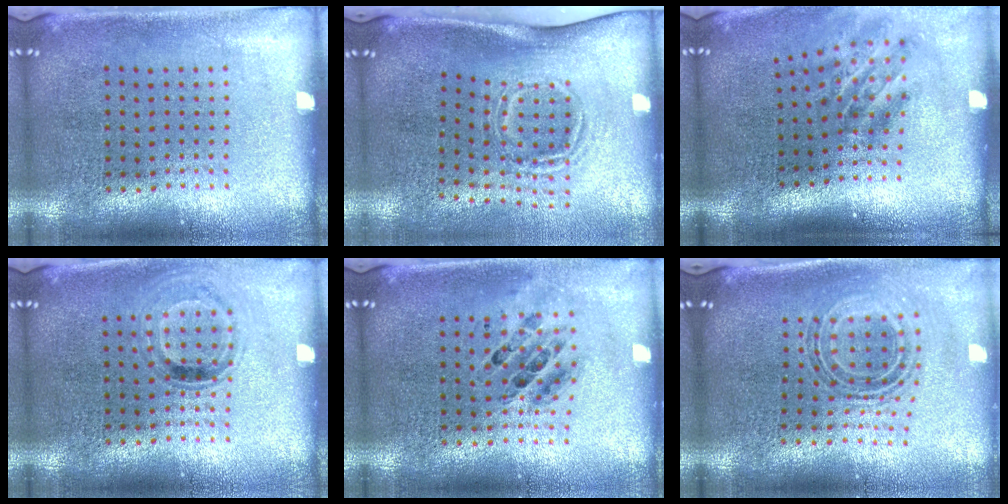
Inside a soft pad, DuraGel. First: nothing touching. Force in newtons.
{"total": 1.8, "press": 1.2, "slide": 1.4}
{"total": 1.9, "press": 1.2, "slide": 1.5}
{"total": 0.9, "press": 0.8, "slide": 0.4}
{"total": 0.8, "press": 0.7, "slide": 0.2}
{"total": 0.9, "press": 0.8, "slide": 0.3}